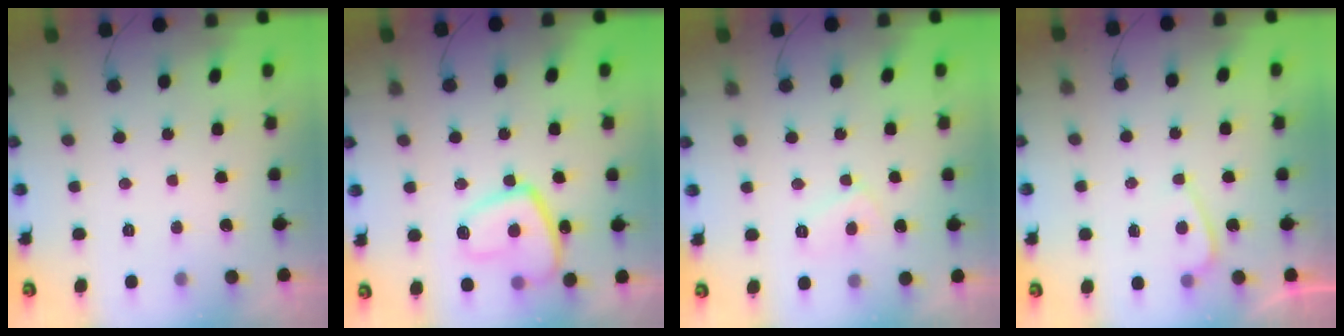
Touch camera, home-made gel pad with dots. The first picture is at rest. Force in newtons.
{"total": 12.3, "press": 12.2, "slide": 1.3}
{"total": 5.2, "press": 5.2, "slide": 0.4}
{"total": 3.2, "press": 3.2, "slide": 0.3}